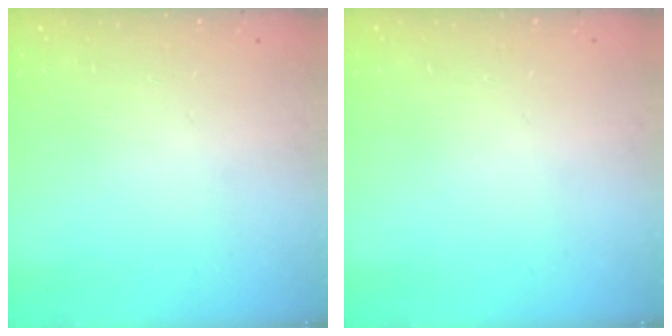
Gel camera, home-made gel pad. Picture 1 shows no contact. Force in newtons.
{"total": 0.0}